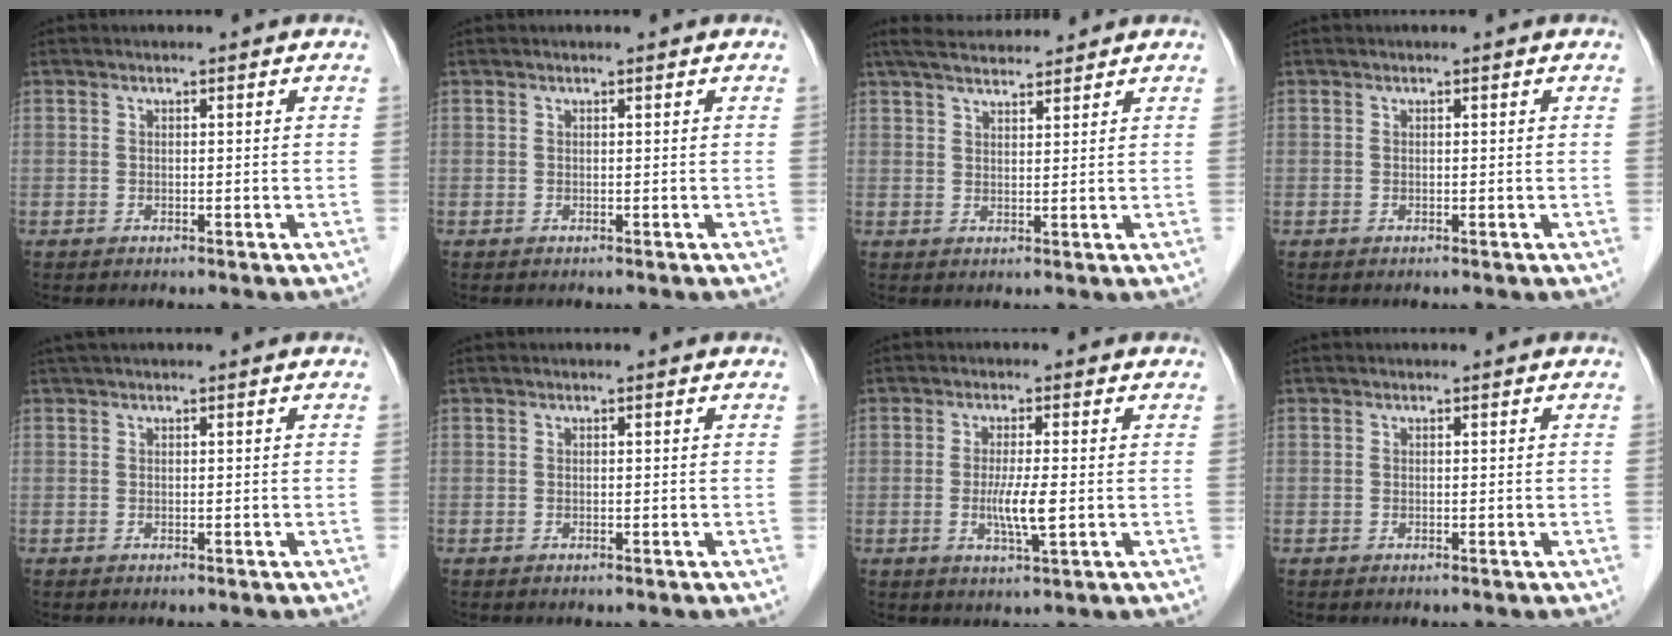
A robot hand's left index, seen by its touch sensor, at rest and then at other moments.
{"total": 0.0}
{"total": 8.2, "force": [7.4, 1.3, 3.4], "torque": [-0.060, 0.031, 0.120]}
{"total": 0.0}
{"total": 1.0, "force": [0.7, 0.0, 0.7], "torque": [-0.019, 0.020, 0.017]}
{"total": 0.0}
{"total": 4.4, "force": [-0.6, 0.0, 4.3], "torque": [-0.085, -0.013, -0.012]}
{"total": 0.0}